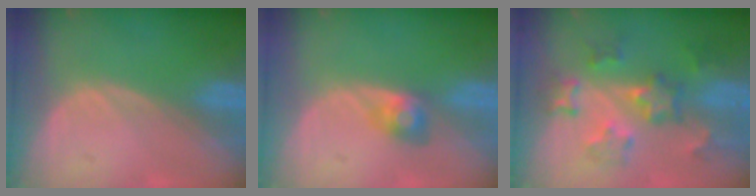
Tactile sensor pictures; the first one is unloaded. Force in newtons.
{"total": 2.7, "press": 2.7, "slide": 0.0}
{"total": 7.2, "press": 7.2, "slide": 0.5}